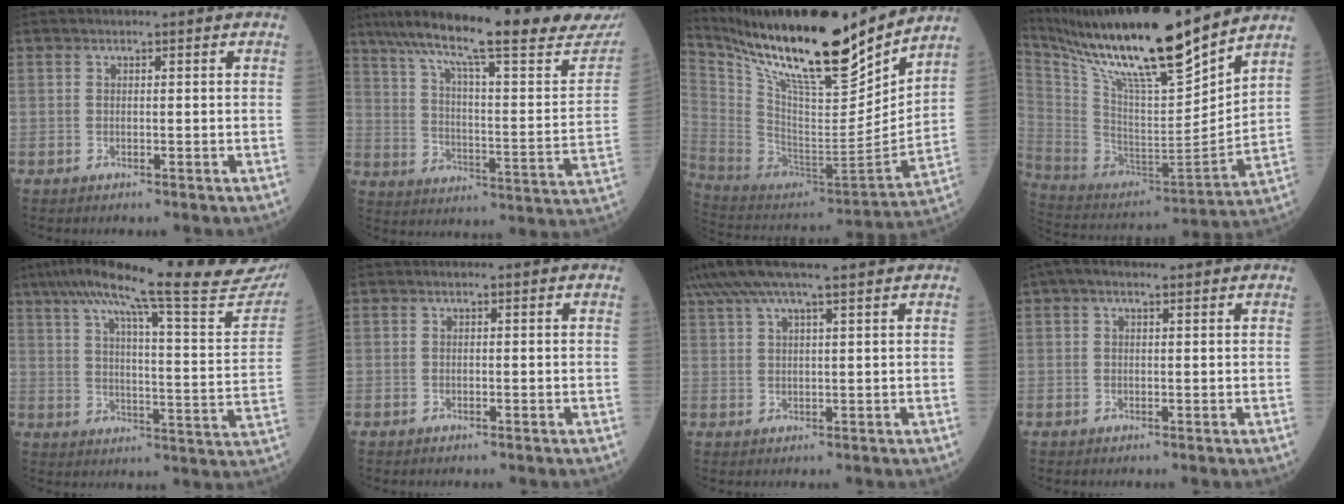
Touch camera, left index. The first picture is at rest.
{"total": 28.8, "force": [24.0, 3.0, 15.7], "torque": [-0.256, -0.036, 0.322]}
{"total": 26.7, "force": [21.6, 4.0, 15.2], "torque": [-0.283, -0.021, 0.365]}
{"total": 23.7, "force": [19.3, 2.0, 13.7], "torque": [-0.255, -0.013, 0.345]}
{"total": 27.9, "force": [23.7, 1.6, 14.5], "torque": [-0.229, -0.041, 0.299]}
{"total": 0.0}
{"total": 11.1, "force": [8.8, 0.1, 6.8], "torque": [-0.129, 0.049, 0.139]}
{"total": 3.6, "force": [2.3, 1.0, 2.6], "torque": [-0.054, 0.033, 0.038]}